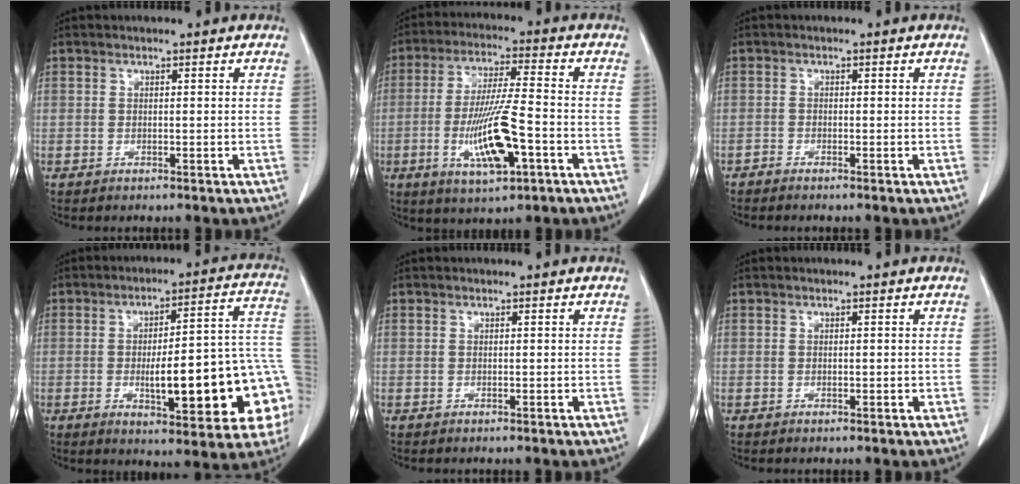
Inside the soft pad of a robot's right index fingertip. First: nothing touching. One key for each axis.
{"total": 12.5, "fx": -4.0, "fy": 2.1, "fz": 11.7, "tx": -0.229, "ty": -0.010, "tz": -0.066}
{"total": 1.0, "fx": -0.7, "fy": 0.4, "fz": 0.5, "tx": -0.009, "ty": 0.001, "tz": -0.014}
{"total": 22.6, "fx": -4.8, "fy": 5.1, "fz": 21.4, "tx": -0.216, "ty": 0.032, "tz": -0.049}
{"total": 0.0}
{"total": 0.9, "fx": -0.1, "fy": 0.5, "fz": 0.7, "tx": -0.016, "ty": 0.000, "tz": 0.000}